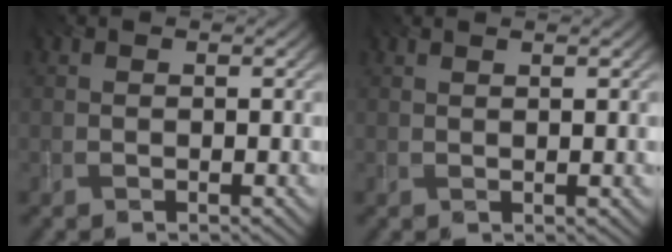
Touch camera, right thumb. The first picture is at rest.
{"total": 1.1, "force": [0.8, -0.3, 0.7], "torque": [-0.010, 0.000, 0.015]}